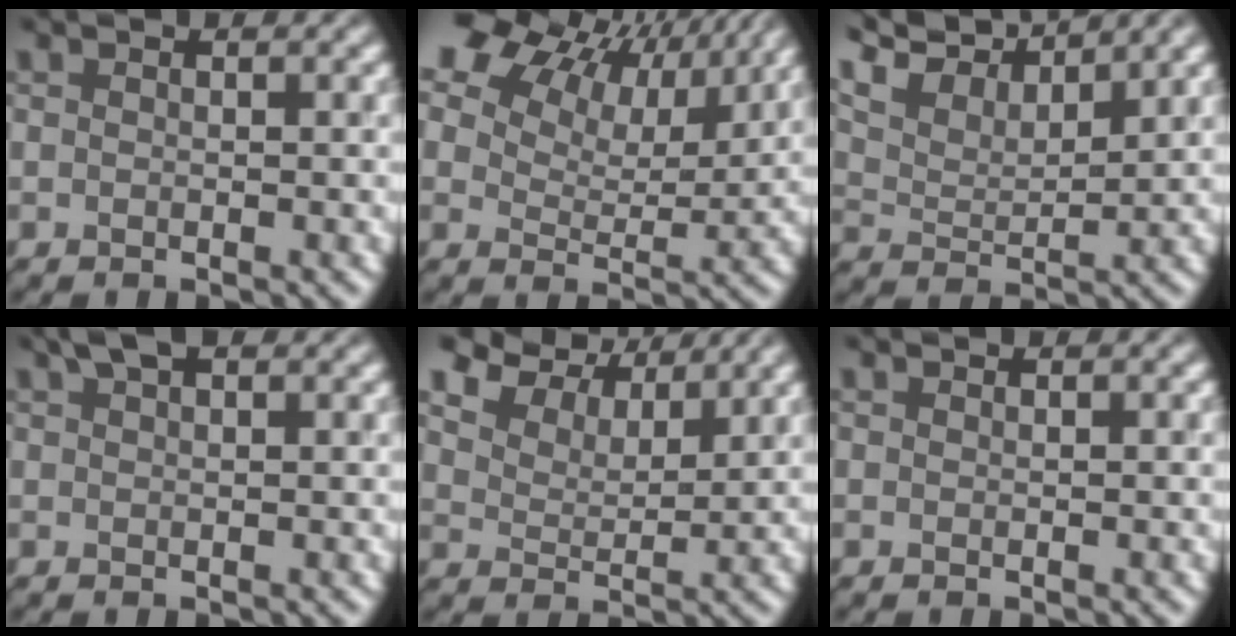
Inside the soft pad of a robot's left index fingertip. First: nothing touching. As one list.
[{"total": 14.6, "force": [8.8, 8.2, 8.2], "torque": [-0.172, 0.042, 0.136]}, {"total": 7.9, "force": [7.2, 1.4, 3.0], "torque": [-0.068, 0.019, 0.107]}, {"total": 2.6, "force": [2.0, 0.7, 1.4], "torque": [-0.018, 0.013, 0.036]}, {"total": 7.6, "force": [6.4, 2.9, 2.9], "torque": [-0.073, 0.002, 0.113]}, {"total": 0.0}]